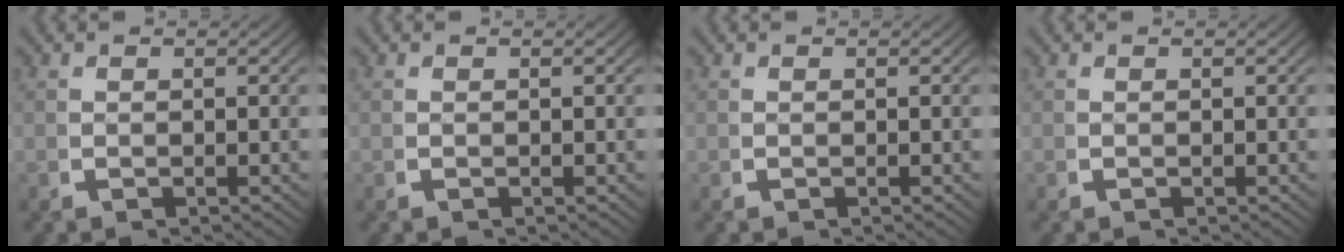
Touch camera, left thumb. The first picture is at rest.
{"total": 0.0}
{"total": 0.0}
{"total": 0.0}